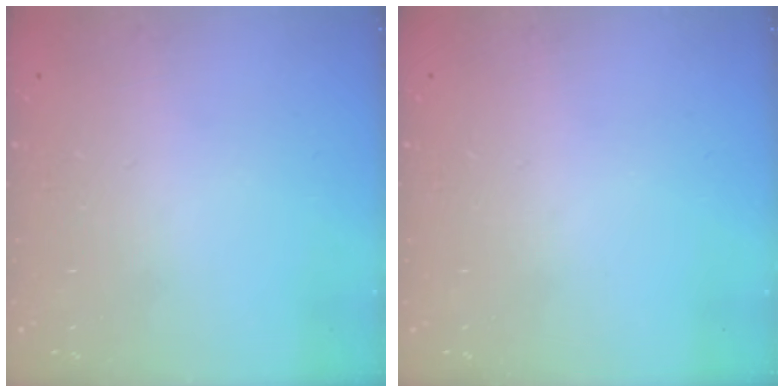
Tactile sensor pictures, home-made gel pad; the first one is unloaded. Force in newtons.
{"total": 0.0}